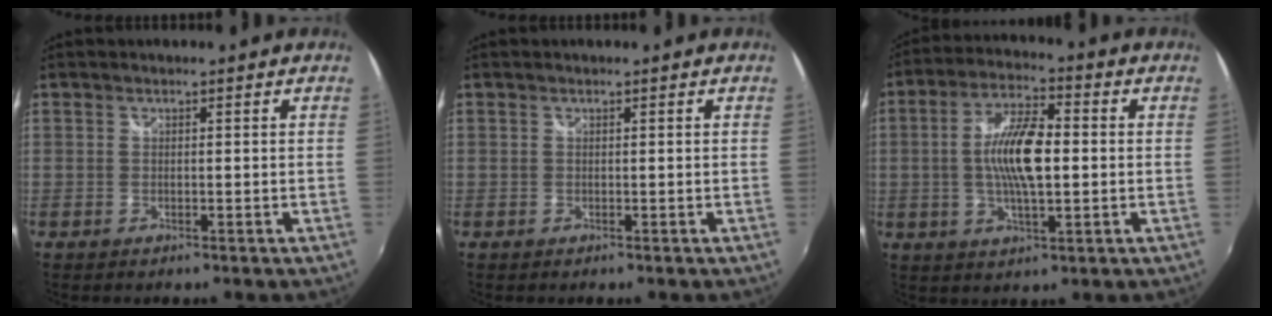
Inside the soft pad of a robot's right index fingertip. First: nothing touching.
{"total": 0.0}
{"total": 11.1, "force": [-0.3, 3.7, 10.5], "torque": [-0.202, 0.007, -0.006]}